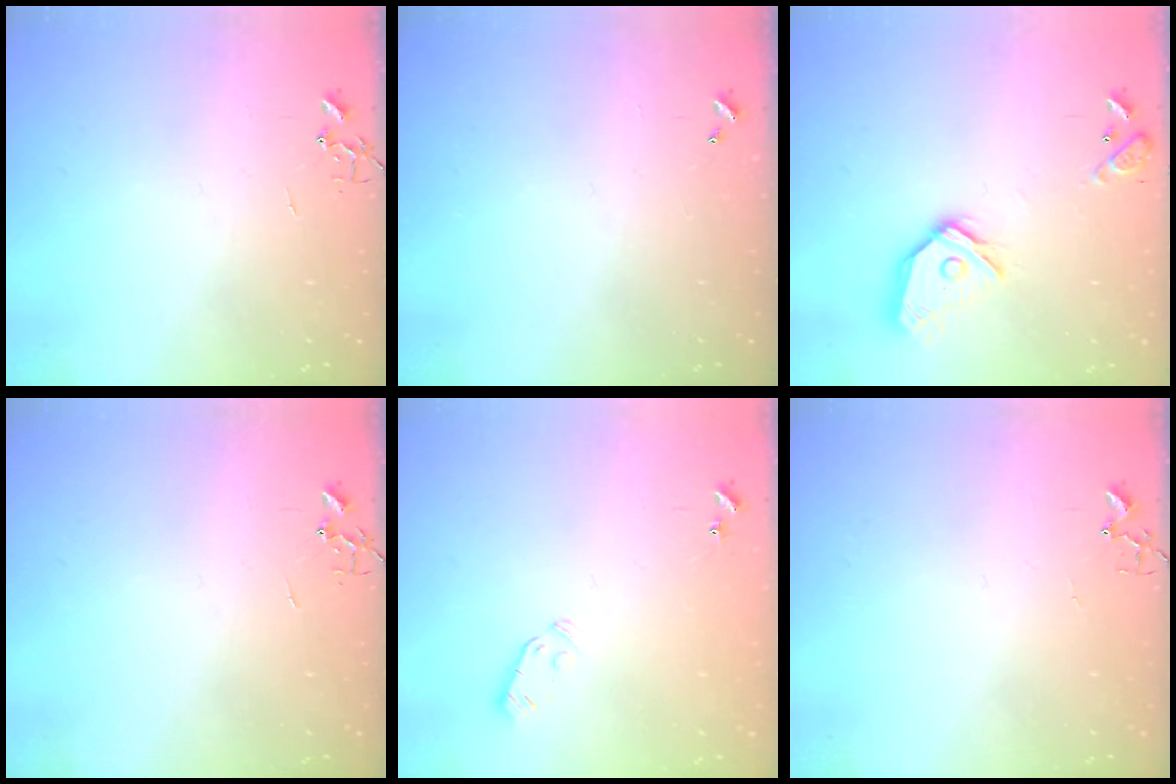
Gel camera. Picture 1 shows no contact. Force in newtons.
{"total": 0.0}
{"total": 14.7, "press": 14.6, "slide": 2.0}
{"total": 0.0}
{"total": 3.1, "press": 3.0, "slide": 0.9}
{"total": 3.0, "press": 2.9, "slide": 0.4}